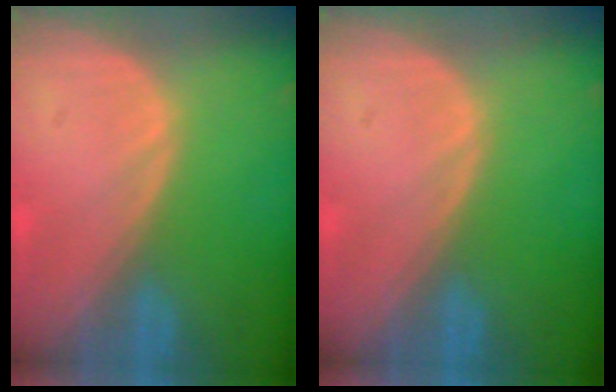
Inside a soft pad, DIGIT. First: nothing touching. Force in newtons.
{"total": 0.0}